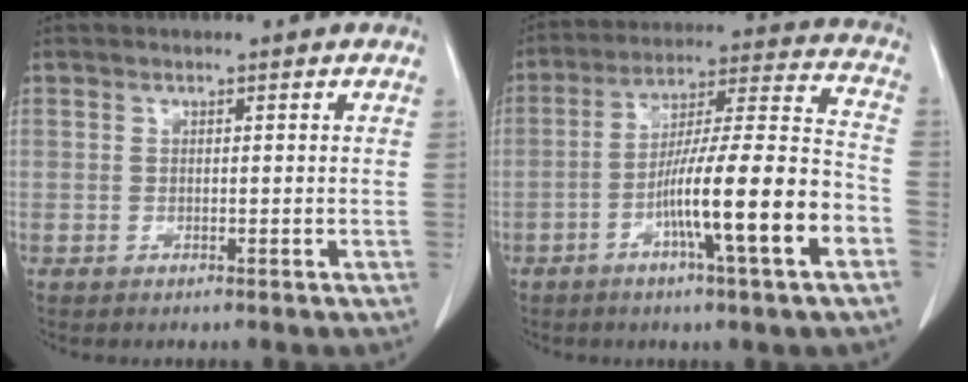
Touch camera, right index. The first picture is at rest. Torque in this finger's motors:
{"motor_torque": [1.42, -0.72, 1.02, 0.21]}